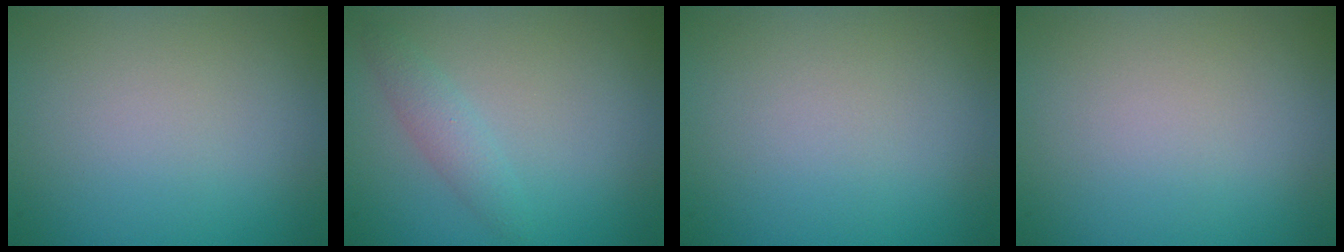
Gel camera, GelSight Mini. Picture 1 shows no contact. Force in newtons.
{"total": 1.7, "press": 1.7, "slide": 0.0}
{"total": 0.0}
{"total": 0.0}